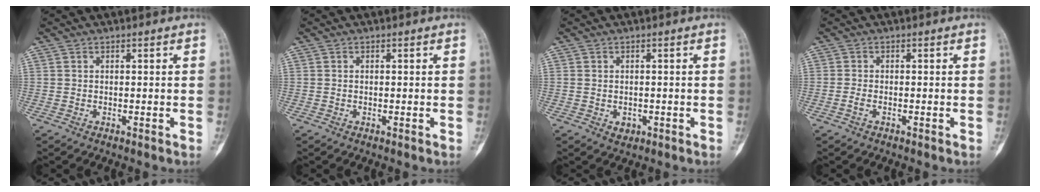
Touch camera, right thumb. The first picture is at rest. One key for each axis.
{"total": 0.0}
{"total": 1.9, "fx": -0.5, "fy": 1.6, "fz": 0.9, "tx": -0.005, "ty": 0.002, "tz": -0.002}
{"total": 1.3, "fx": -0.6, "fy": 0.7, "fz": 0.9, "tx": -0.020, "ty": 0.002, "tz": -0.014}